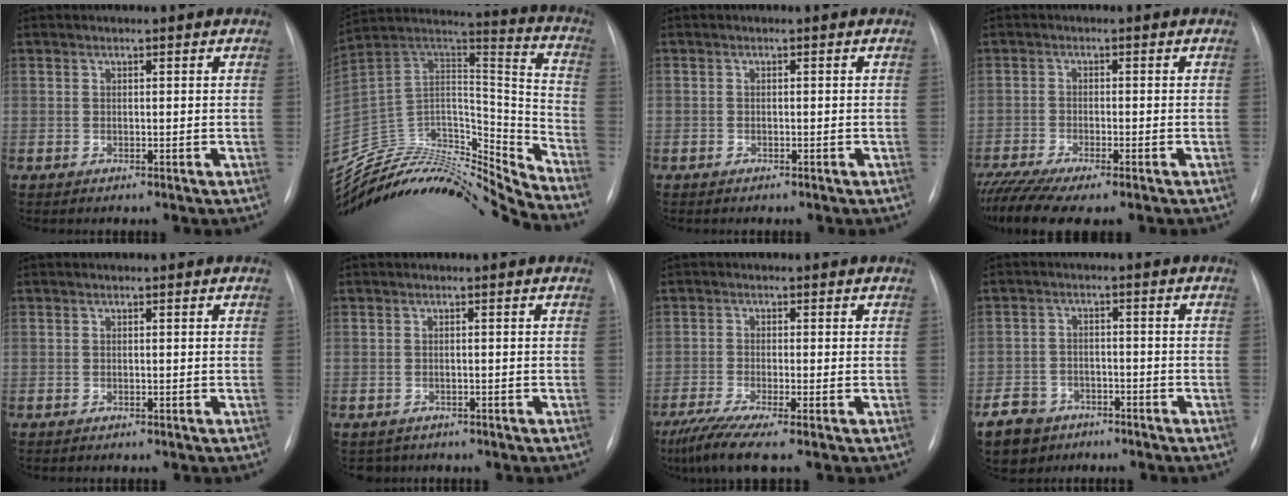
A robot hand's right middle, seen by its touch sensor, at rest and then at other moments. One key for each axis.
{"total": 28.9, "fx": -27.5, "fy": 2.6, "fz": 8.4, "tx": -0.176, "ty": 0.013, "tz": -0.448}
{"total": 0.6, "fx": -0.4, "fy": 0.4, "fz": 0.0, "tx": -0.004, "ty": 0.003, "tz": -0.006}
{"total": 9.1, "fx": -7.4, "fy": 1.1, "fz": 5.3, "tx": -0.091, "ty": -0.014, "tz": -0.119}
{"total": 0.0}
{"total": 2.0, "fx": -1.5, "fy": 1.3, "fz": -0.1, "tx": -0.001, "ty": 0.002, "tz": -0.021}
{"total": 6.3, "fx": -4.6, "fy": -0.4, "fz": 4.3, "tx": -0.079, "ty": -0.023, "tz": -0.083}
{"total": 7.0, "fx": -4.7, "fy": 4.9, "fz": 1.4, "tx": -0.039, "ty": 0.003, "tz": -0.079}